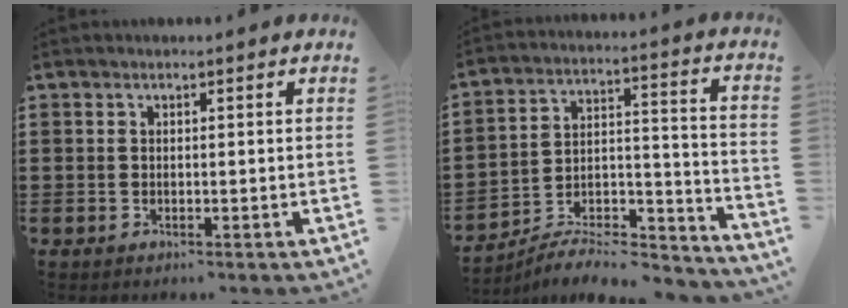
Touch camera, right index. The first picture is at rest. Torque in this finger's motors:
{"motor_torque": [0.16, 0.48, -0.14, -0.21]}